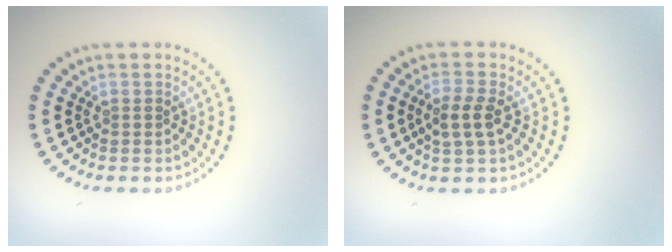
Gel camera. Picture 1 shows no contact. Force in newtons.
{"total": 2.5, "press": 2.4, "slide": 0.7}